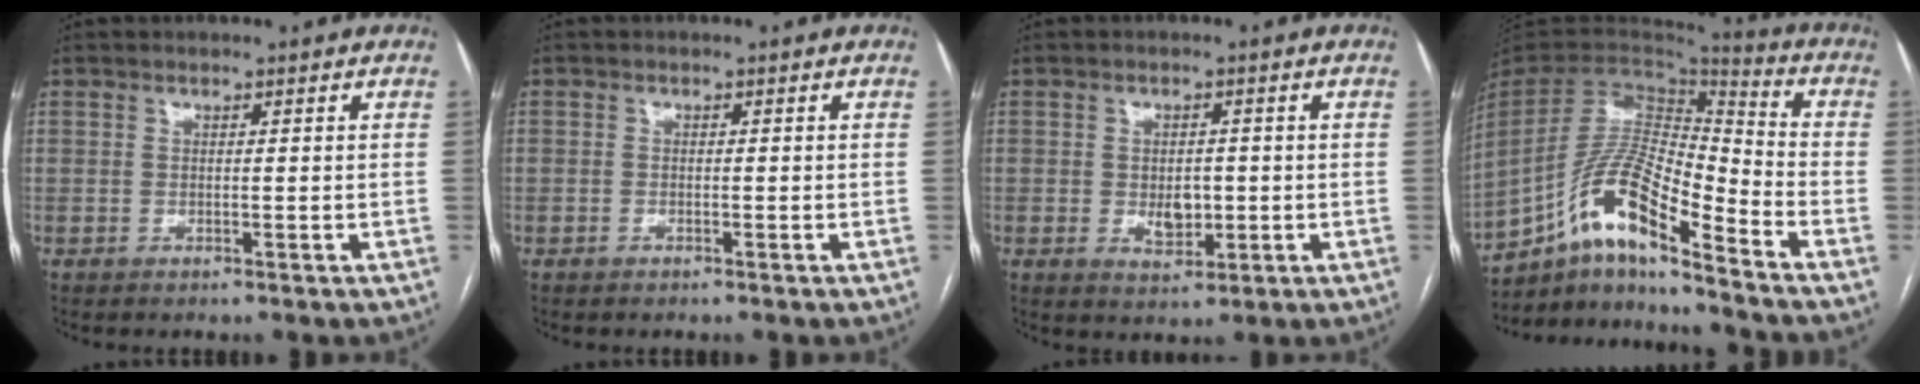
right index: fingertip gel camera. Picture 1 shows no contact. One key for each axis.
{"total": 0.8, "fx": -0.3, "fy": 0.7, "fz": 0.0, "tx": 0.004, "ty": 0.006, "tz": -0.008}
{"total": 4.0, "fx": -0.5, "fy": 2.5, "fz": 3.1, "tx": -0.044, "ty": -0.001, "tz": 0.001}
{"total": 16.0, "fx": -10.1, "fy": 2.9, "fz": 12.0, "tx": -0.238, "ty": 0.012, "tz": -0.182}